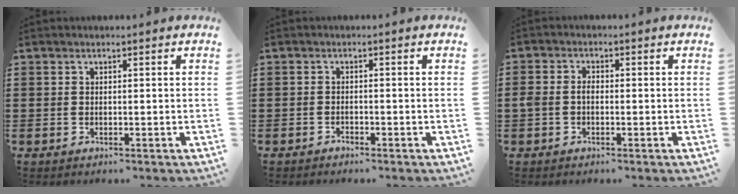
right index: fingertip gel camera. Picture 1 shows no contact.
{"total": 0.9, "force": [-0.9, 0.2, 0.0], "torque": [-0.004, 0.000, -0.019]}
{"total": 2.1, "force": [-0.4, 1.4, 1.5], "torque": [-0.037, 0.001, -0.012]}